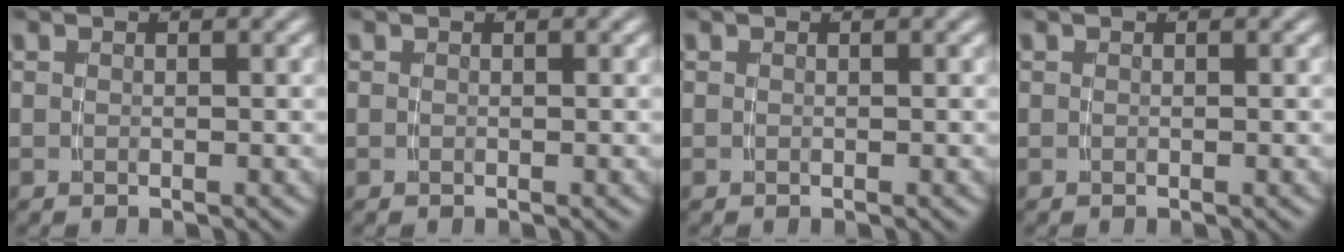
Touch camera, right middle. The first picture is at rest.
{"total": 0.0}
{"total": 0.0}
{"total": 0.0}